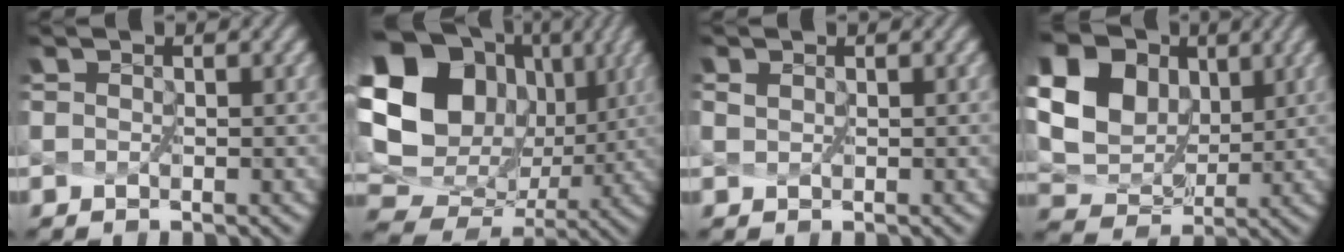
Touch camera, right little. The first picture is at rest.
{"total": 18.8, "force": [5.5, 15.2, 9.6], "torque": [-0.225, 0.024, 0.120]}
{"total": 0.8, "force": [0.5, 0.5, 0.5], "torque": [-0.015, 0.006, 0.007]}
{"total": 18.5, "force": [8.2, 14.5, 8.0], "torque": [-0.207, 0.021, 0.146]}